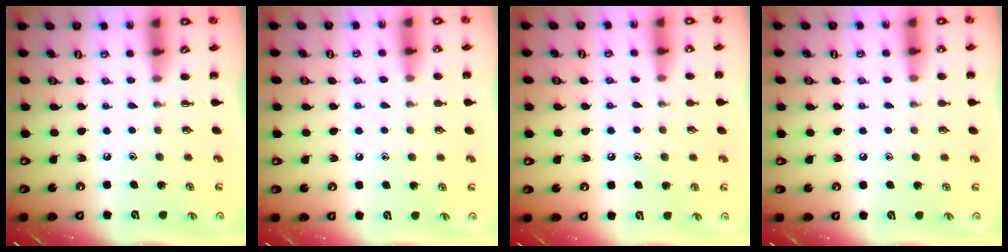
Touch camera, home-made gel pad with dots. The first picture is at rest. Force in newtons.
{"total": 5.6, "press": 5.2, "slide": 2.1}
{"total": 6.6, "press": 6.4, "slide": 1.7}
{"total": 6.2, "press": 5.9, "slide": 2.1}